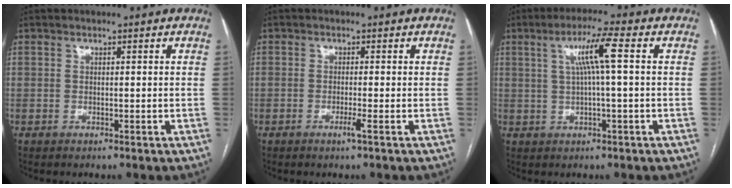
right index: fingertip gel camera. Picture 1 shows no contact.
{"total": 1.5, "force": [-0.8, -0.4, 1.3], "torque": [-0.025, -0.003, -0.016]}
{"total": 6.3, "force": [1.2, -0.2, 6.2], "torque": [-0.113, 0.013, 0.021]}